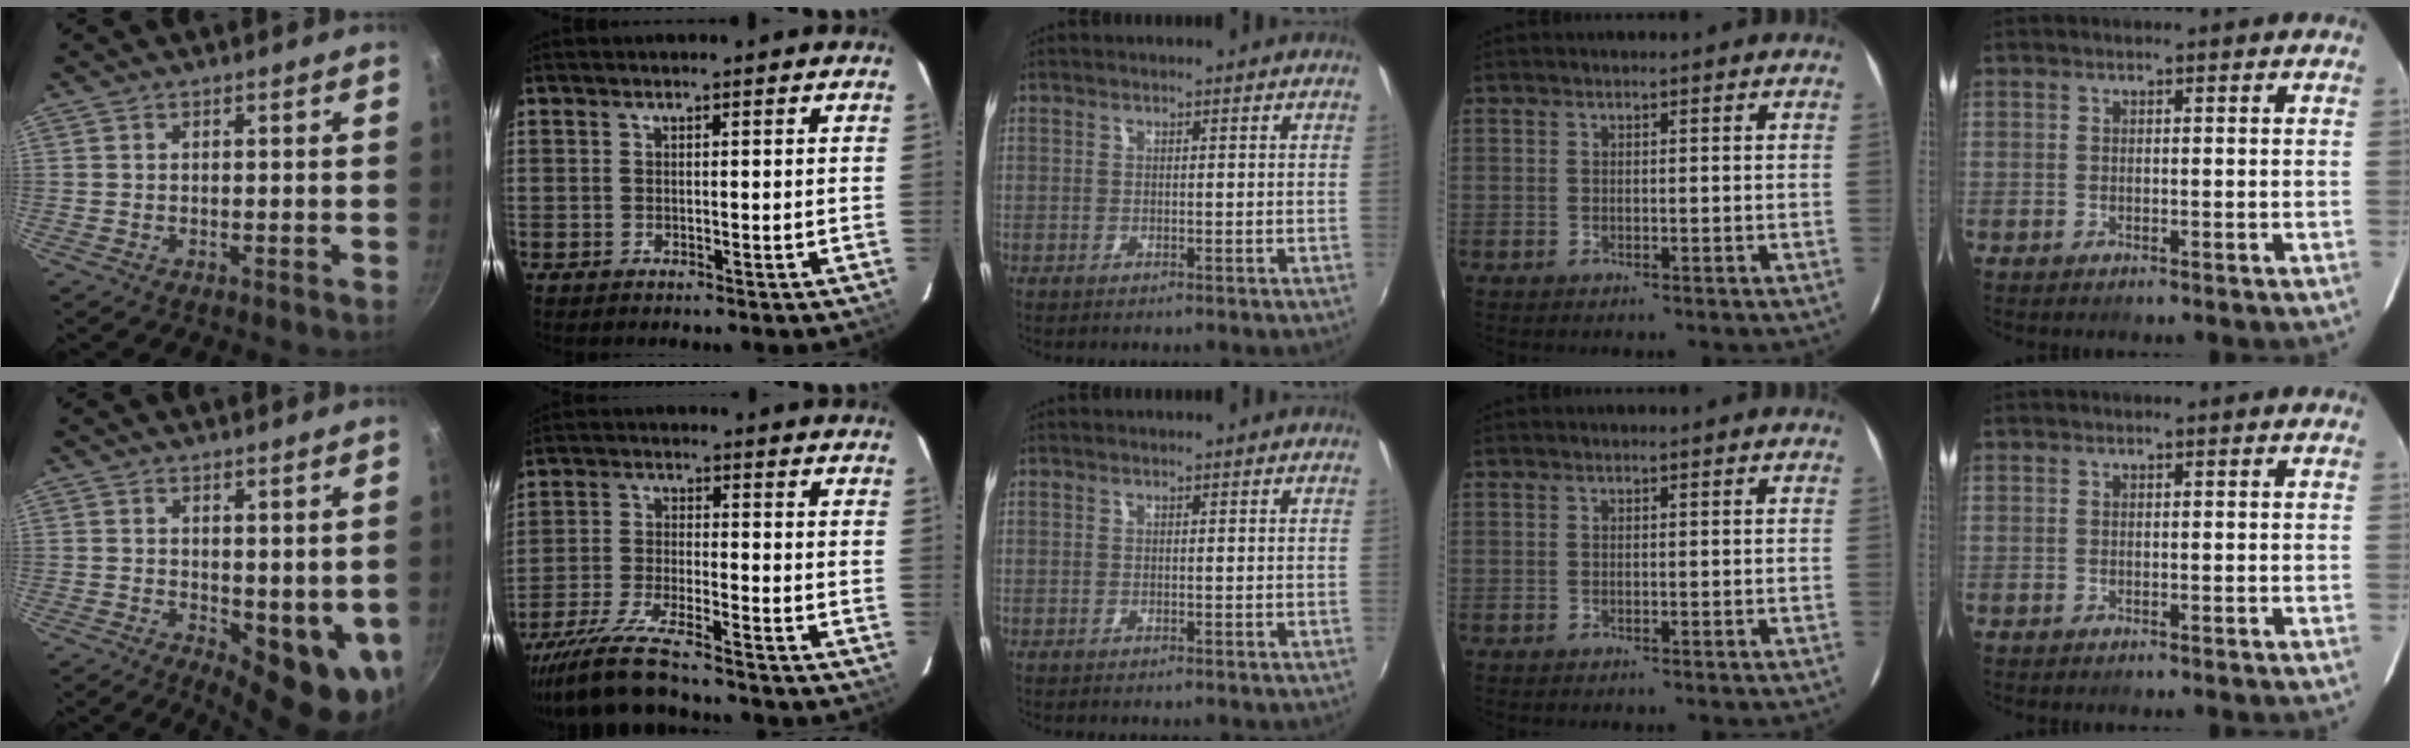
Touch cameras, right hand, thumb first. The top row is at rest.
{"thumb": {"total": 9.4, "force": [0.7, 4.1, 8.4], "torque": [-0.088, -0.021, 0.022]}, "index": {"total": 12.3, "force": [-11.2, 0.7, 5.0], "torque": [-0.113, -0.021, -0.201]}}